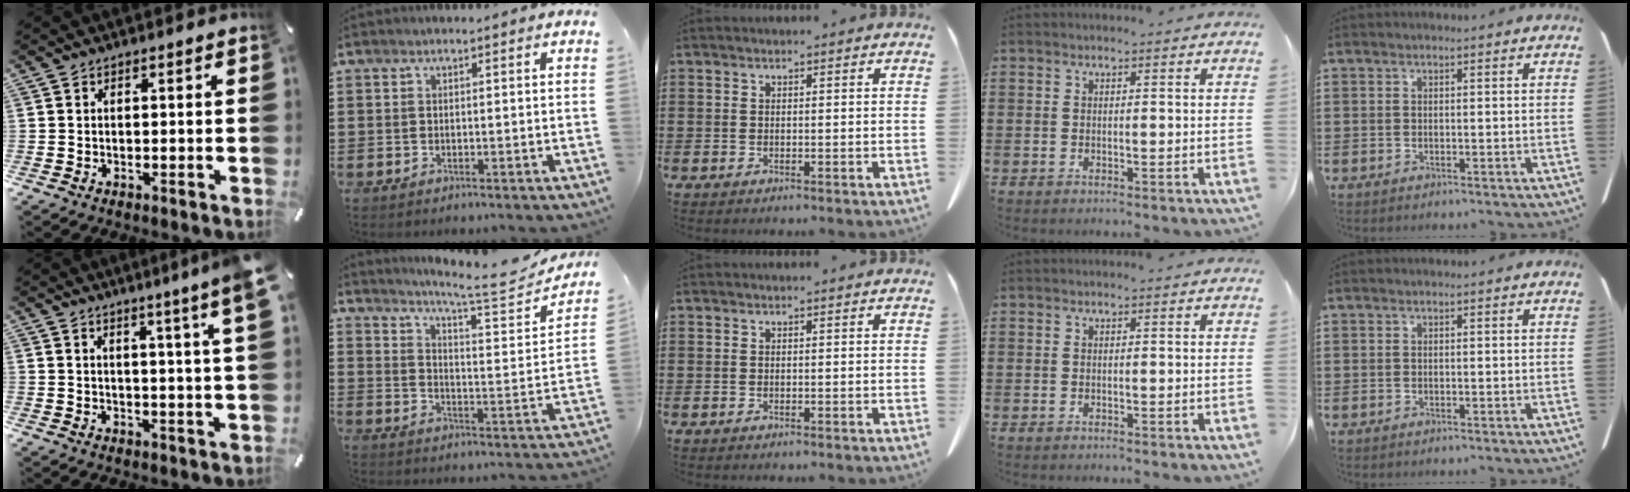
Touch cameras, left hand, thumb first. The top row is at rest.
{"thumb": {"total": 7.3, "force": [4.5, -0.6, 5.8], "torque": [-0.089, -0.031, 0.069]}, "index": {"total": 6.8, "force": [6.0, -0.1, 3.3], "torque": [-0.075, -0.047, 0.094]}}